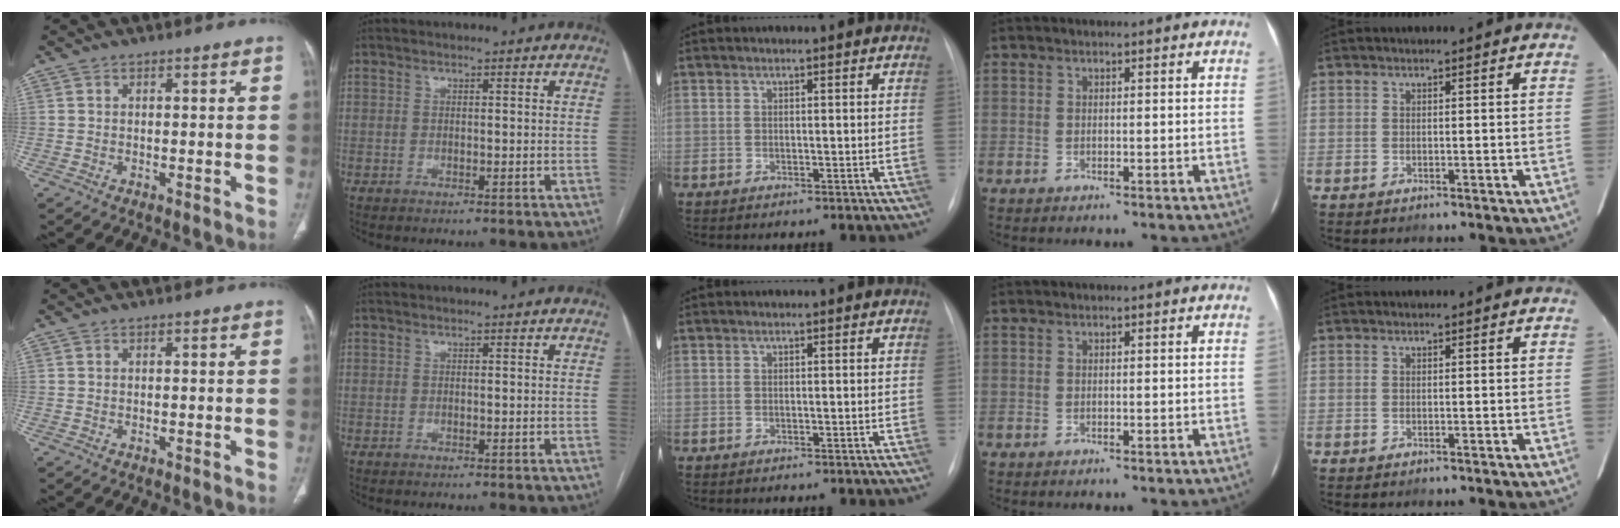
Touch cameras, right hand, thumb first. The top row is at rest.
{}